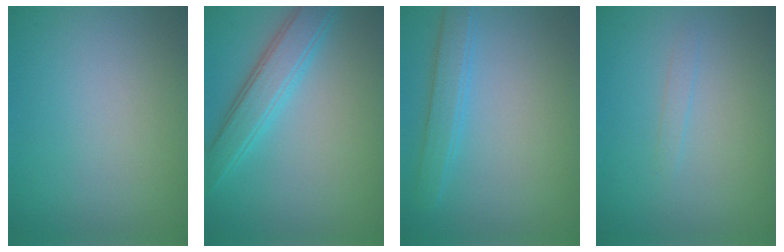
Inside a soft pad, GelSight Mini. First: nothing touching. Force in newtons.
{"total": 4.0, "press": 4.0, "slide": 0.0}
{"total": 2.5, "press": 2.5, "slide": 0.1}
{"total": 0.7, "press": 0.7, "slide": 0.1}